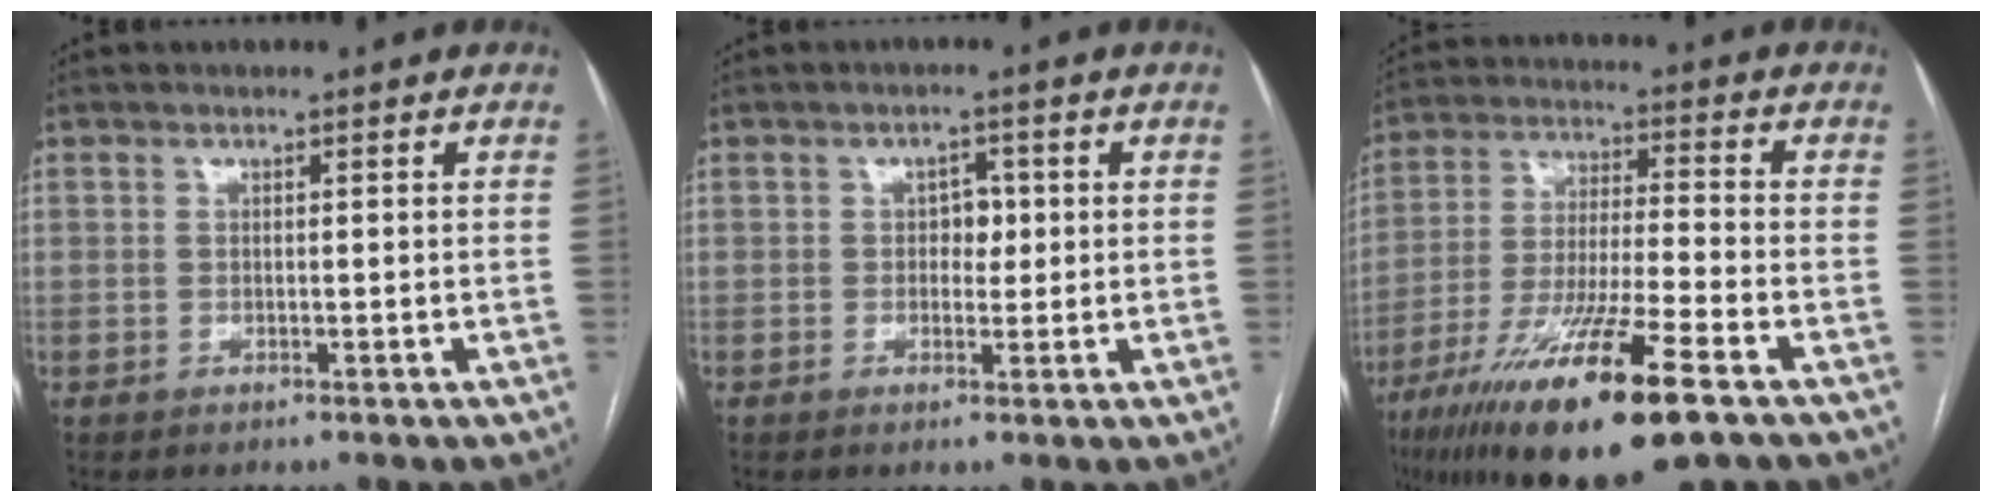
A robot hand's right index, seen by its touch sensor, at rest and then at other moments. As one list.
[{"total": 2.7, "force": [0.2, 1.8, 2.0], "torque": [-0.022, 0.007, 0.002]}, {"total": 19.0, "force": [-11.1, 1.4, 15.4], "torque": [-0.289, -0.047, -0.195]}]